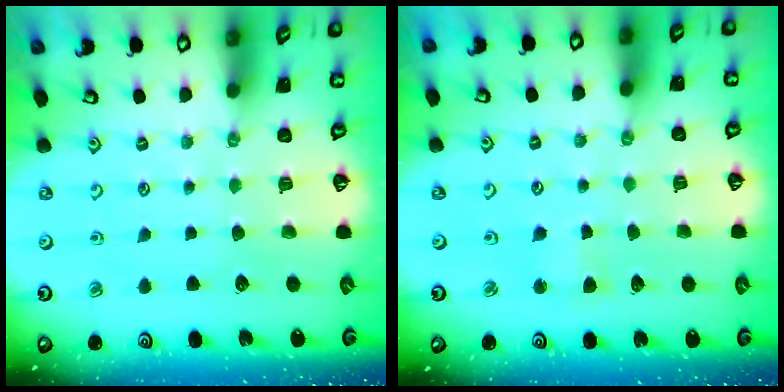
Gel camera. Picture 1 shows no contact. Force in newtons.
{"total": 2.9, "press": 2.9, "slide": 0.3}